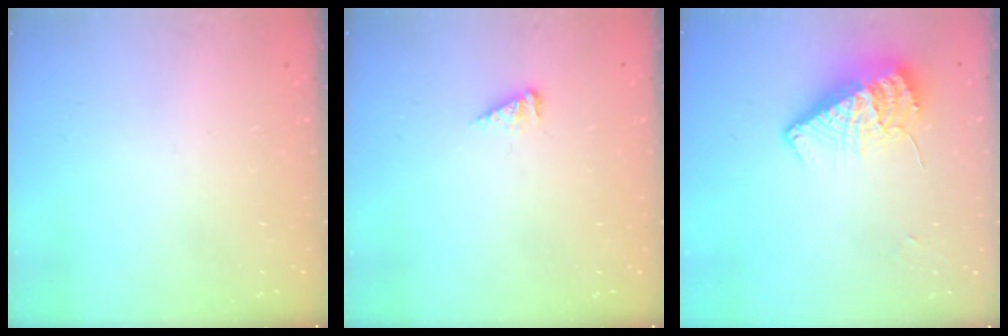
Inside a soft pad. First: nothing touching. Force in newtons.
{"total": 3.0, "press": 3.0, "slide": 0.3}
{"total": 11.8, "press": 11.7, "slide": 1.0}